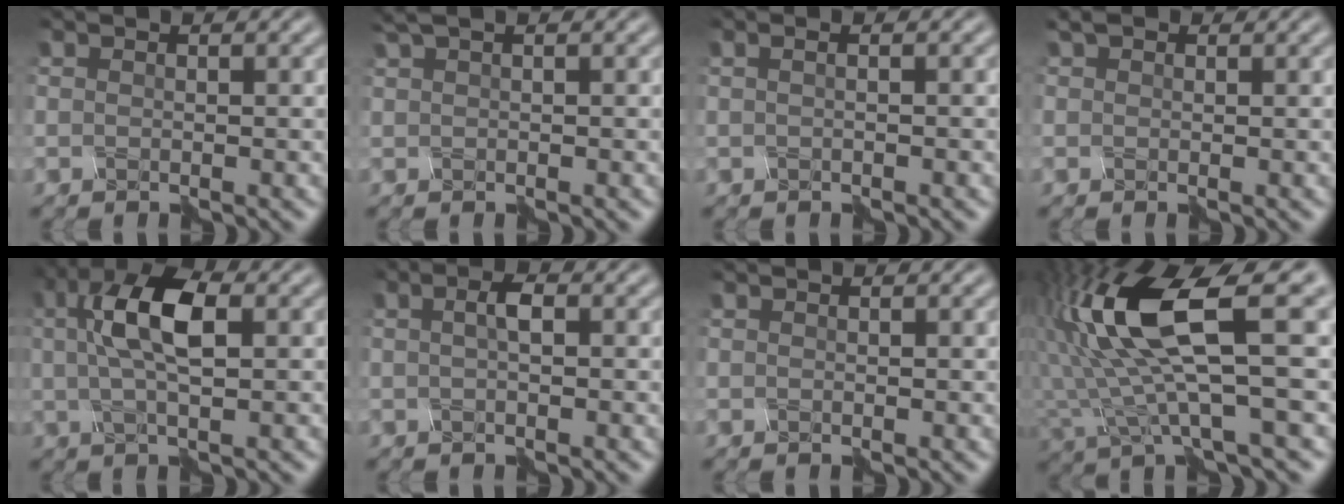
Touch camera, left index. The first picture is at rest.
{"total": 2.9, "force": [1.9, 1.0, 2.0], "torque": [-0.037, 0.018, 0.025]}
{"total": 1.4, "force": [-0.1, 0.7, 1.3], "torque": [-0.006, 0.011, -0.017]}
{"total": 1.5, "force": [0.9, 1.1, 0.5], "torque": [-0.011, 0.008, 0.018]}
{"total": 6.1, "force": [0.6, 2.7, 5.5], "torque": [-0.100, 0.020, 0.006]}
{"total": 1.7, "force": [-0.5, 0.7, 1.5], "torque": [-0.029, 0.008, -0.007]}
{"total": 0.0}
{"total": 11.6, "force": [2.2, 3.3, 10.8], "torque": [-0.227, 0.006, 0.048]}